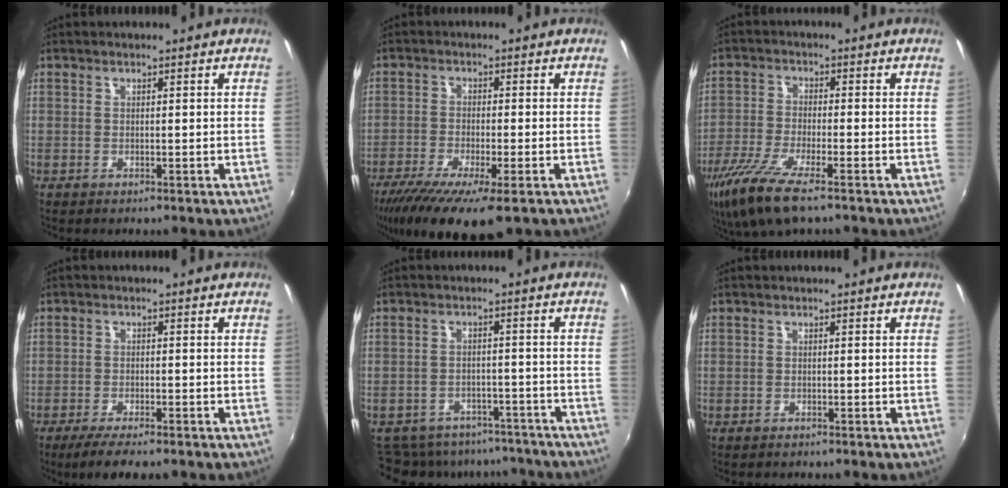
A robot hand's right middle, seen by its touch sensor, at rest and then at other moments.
{"total": 12.7, "force": [-8.5, 2.4, 9.2], "torque": [-0.183, -0.050, -0.142]}
{"total": 10.6, "force": [-7.1, 2.1, 7.5], "torque": [-0.174, -0.035, -0.139]}
{"total": 4.9, "force": [-3.8, 0.8, 2.9], "torque": [-0.073, -0.015, -0.069]}
{"total": 15.4, "force": [-13.0, 6.9, 4.4], "torque": [-0.110, 0.007, -0.171]}
{"total": 0.6, "force": [-0.5, 0.2, 0.1], "torque": [-0.004, -0.002, -0.009]}